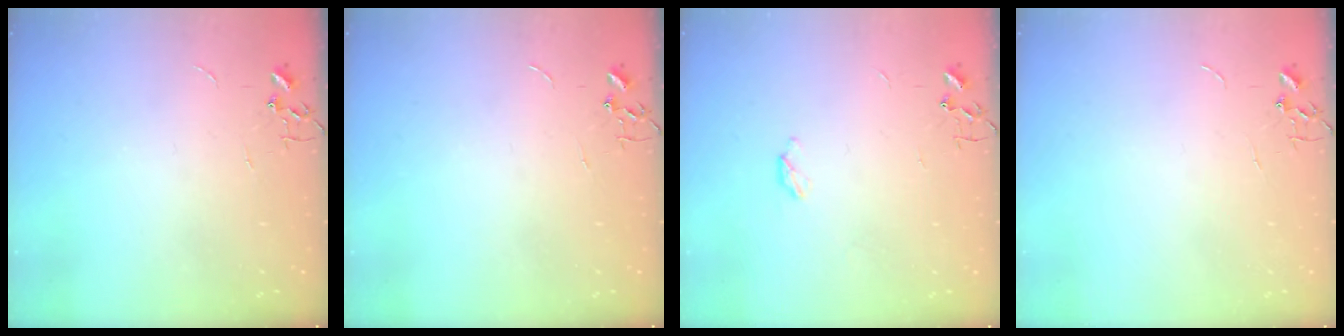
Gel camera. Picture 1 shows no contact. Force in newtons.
{"total": 0.0}
{"total": 2.8, "press": 2.8, "slide": 0.5}
{"total": 0.0}